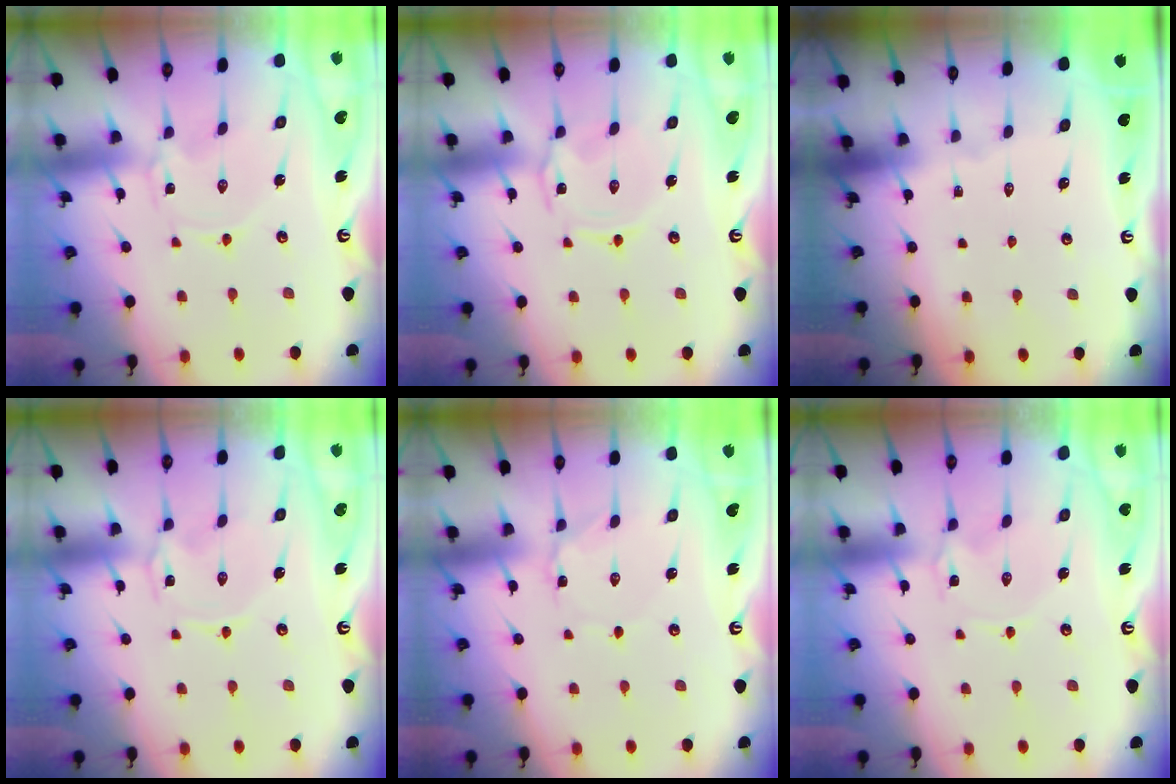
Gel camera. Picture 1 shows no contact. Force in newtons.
{"total": 1.3, "press": 1.3, "slide": 0.3}
{"total": 0.0}
{"total": 0.8, "press": 0.8, "slide": 0.3}
{"total": 2.3, "press": 2.3, "slide": 0.3}
{"total": 0.9, "press": 0.9, "slide": 0.2}